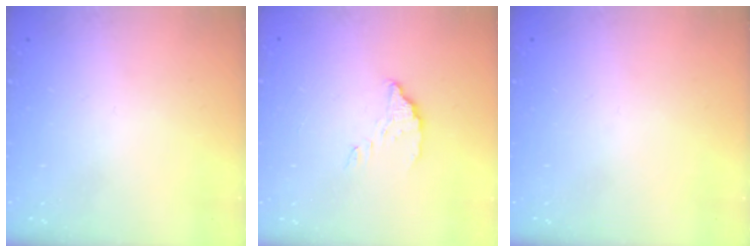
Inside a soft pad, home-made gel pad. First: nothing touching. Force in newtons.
{"total": 3.1, "press": 3.1, "slide": 0.1}
{"total": 0.0}